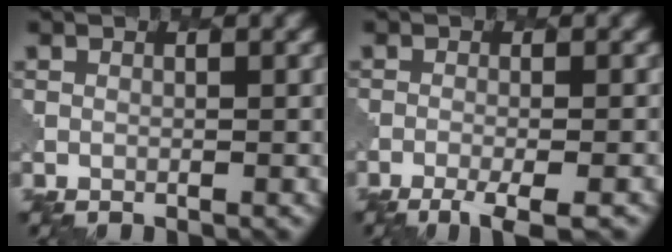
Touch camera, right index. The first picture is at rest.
{"total": 4.0, "force": [-2.5, 0.8, 3.0], "torque": [-0.044, -0.004, -0.043]}